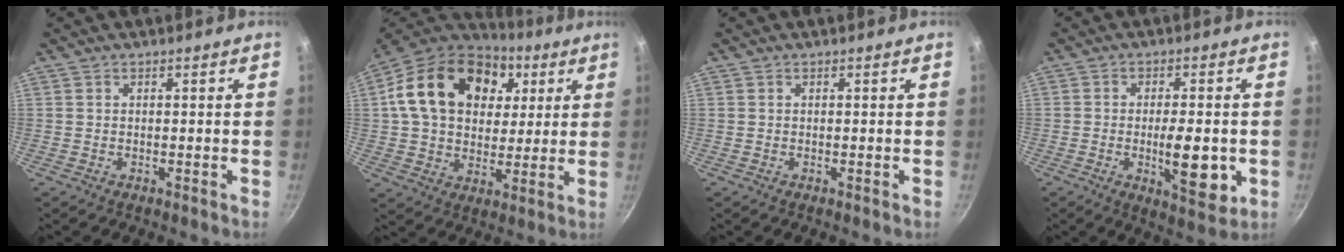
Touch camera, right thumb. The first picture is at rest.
{"total": 23.3, "force": [6.8, 16.8, 14.7], "torque": [-0.236, 0.009, 0.106]}
{"total": 0.0}
{"total": 10.0, "force": [-2.0, 3.8, 9.1], "torque": [-0.122, -0.006, -0.023]}